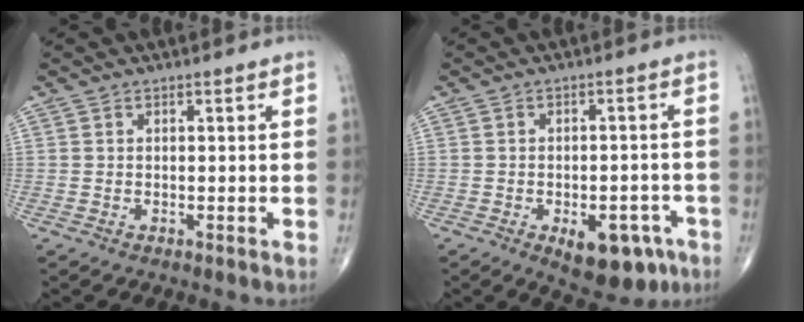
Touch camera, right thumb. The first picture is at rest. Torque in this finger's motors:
{"motor_torque": [1.39, 1.23, 0.02, -0.49, 0.20]}